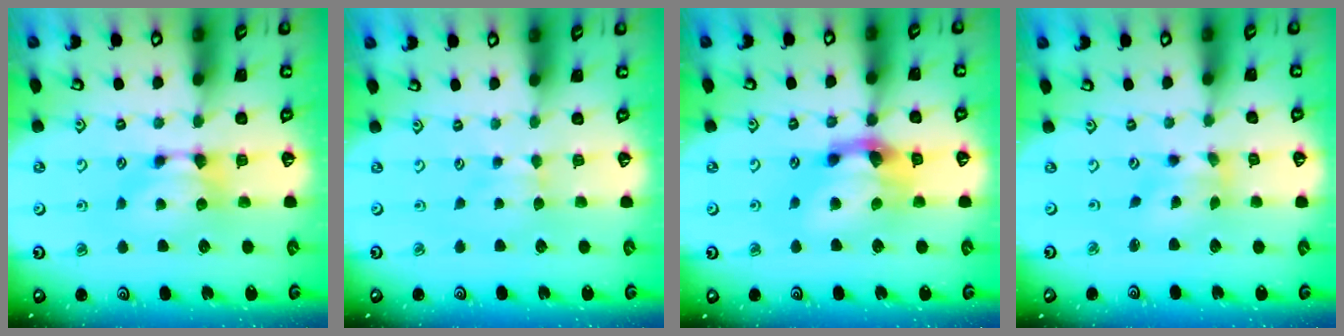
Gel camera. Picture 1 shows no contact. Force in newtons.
{"total": 2.5, "press": 2.4, "slide": 0.4}
{"total": 5.3, "press": 4.8, "slide": 2.2}
{"total": 1.4, "press": 0.3, "slide": 1.4}